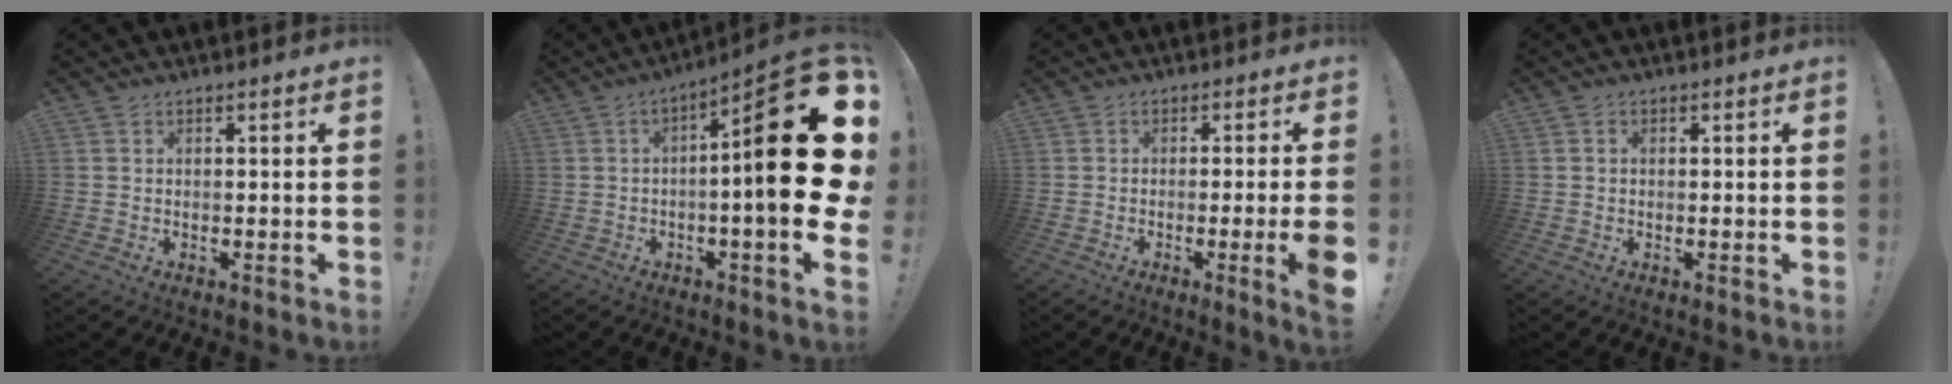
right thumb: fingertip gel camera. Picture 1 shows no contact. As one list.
[{"total": 26.5, "force": [1.7, 5.8, 25.8], "torque": [-0.361, -0.021, 0.028]}, {"total": 5.4, "force": [-1.2, -0.4, 5.2], "torque": [-0.072, -0.005, -0.019]}, {"total": 0.7, "force": [0.0, 0.6, 0.4], "torque": [-0.007, 0.004, -0.001]}]